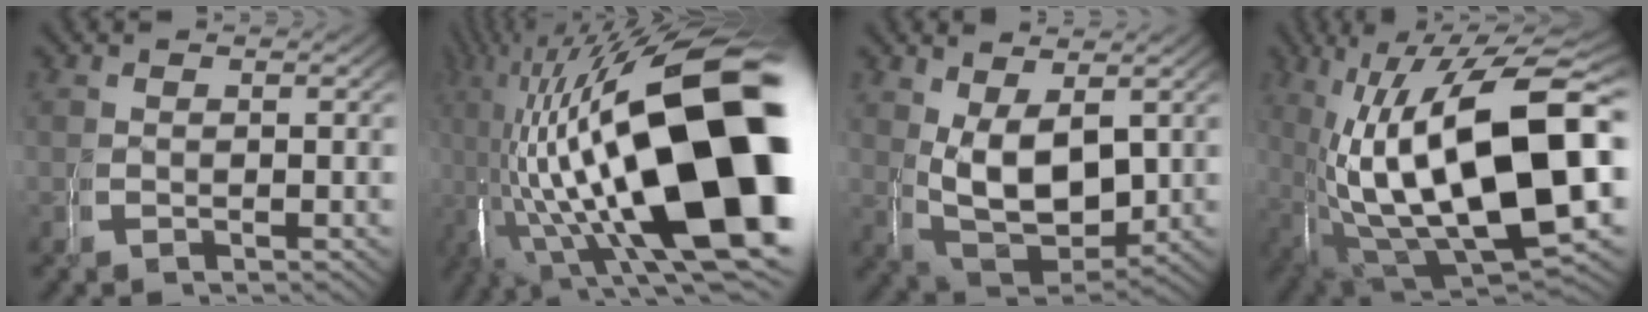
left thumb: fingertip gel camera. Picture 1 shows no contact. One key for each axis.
{"total": 28.2, "fx": -2.8, "fy": 16.2, "fz": 23.0, "tx": -0.414, "ty": -0.103, "tz": 0.016}
{"total": 8.9, "fx": -0.4, "fy": 6.6, "fz": 6.0, "tx": -0.149, "ty": -0.059, "tz": 0.032}
{"total": 22.1, "fx": -3.5, "fy": 14.0, "fz": 16.7, "tx": -0.314, "ty": -0.098, "tz": 0.000}